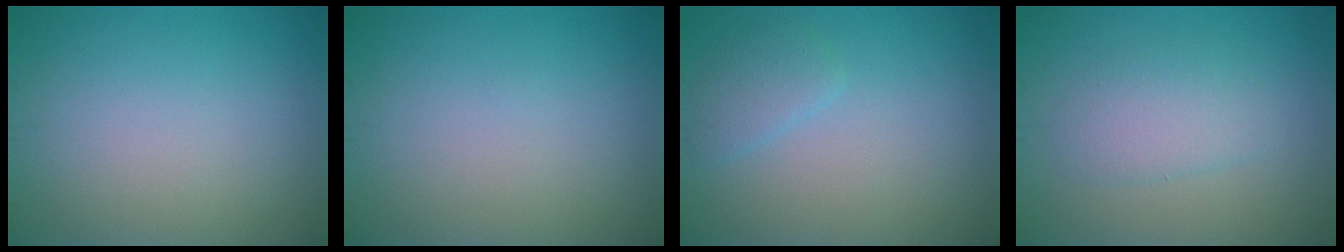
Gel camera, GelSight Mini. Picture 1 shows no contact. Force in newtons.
{"total": 0.0}
{"total": 1.7, "press": 1.7, "slide": 0.1}
{"total": 2.6, "press": 2.6, "slide": 0.2}